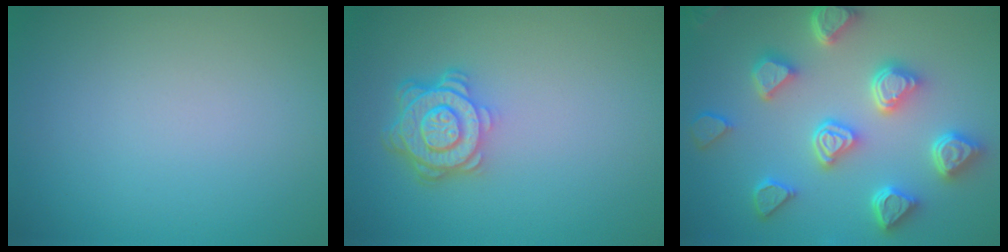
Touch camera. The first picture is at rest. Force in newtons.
{"total": 4.7, "press": 3.6, "slide": 3.1}
{"total": 6.9, "press": 5.7, "slide": 3.9}